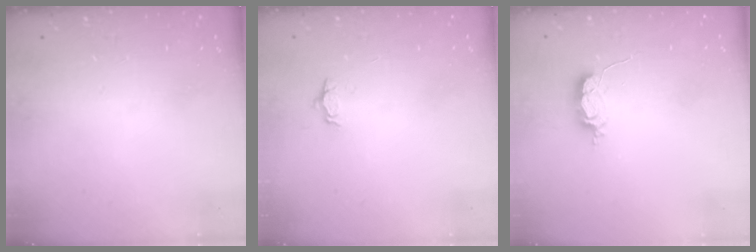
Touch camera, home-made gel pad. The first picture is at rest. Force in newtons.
{"total": 3.7, "press": 3.7, "slide": 0.6}
{"total": 5.2, "press": 5.1, "slide": 0.4}